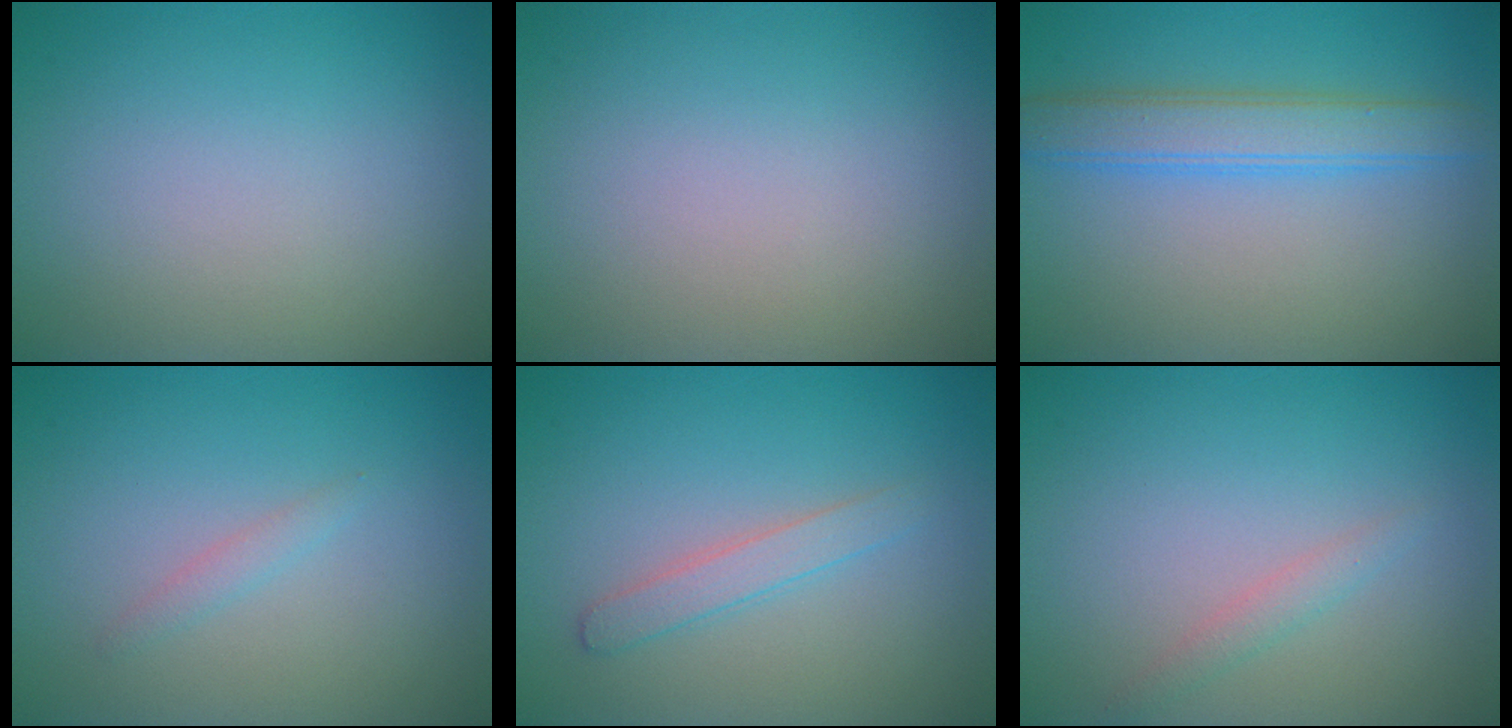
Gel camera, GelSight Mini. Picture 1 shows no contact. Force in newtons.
{"total": 0.0}
{"total": 3.8, "press": 3.8, "slide": 0.1}
{"total": 0.9, "press": 0.9, "slide": 0.1}
{"total": 1.7, "press": 1.7, "slide": 0.1}
{"total": 1.2, "press": 1.2, "slide": 0.0}